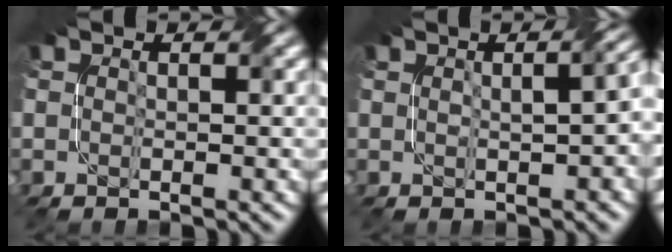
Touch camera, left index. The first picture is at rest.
{"total": 5.5, "force": [0.4, 2.6, 4.8], "torque": [-0.036, 0.014, 0.020]}